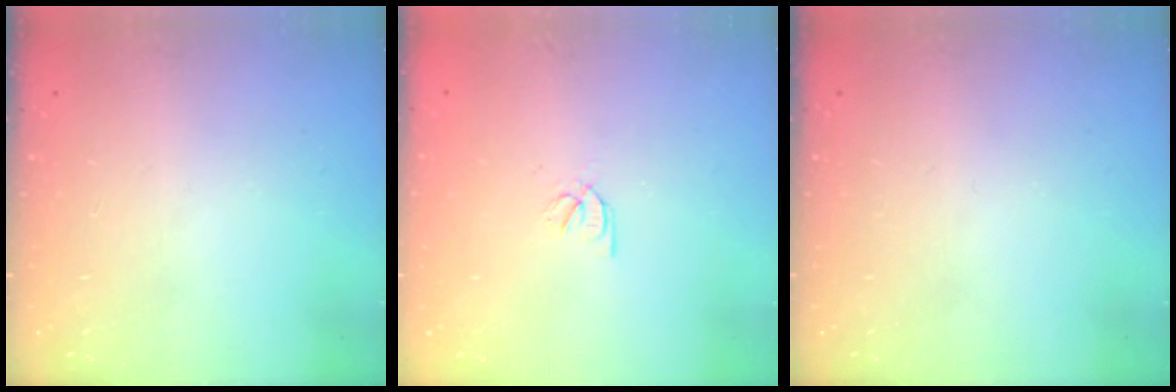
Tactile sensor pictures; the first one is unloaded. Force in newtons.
{"total": 2.1, "press": 2.1, "slide": 0.1}
{"total": 0.0}